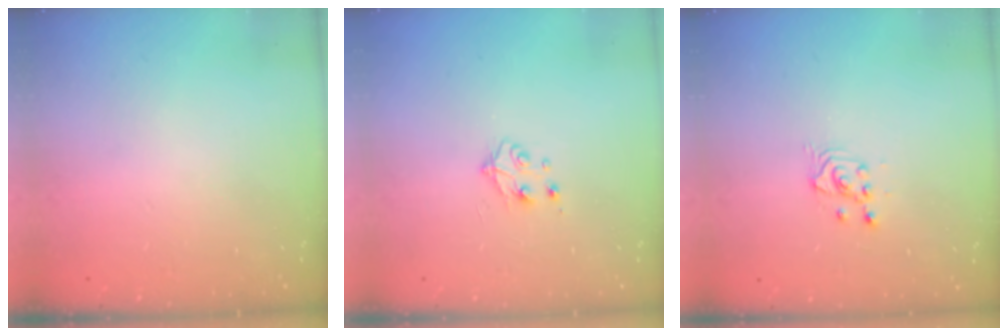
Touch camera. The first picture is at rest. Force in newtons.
{"total": 4.9, "press": 4.9, "slide": 0.7}
{"total": 2.7, "press": 2.7, "slide": 0.3}